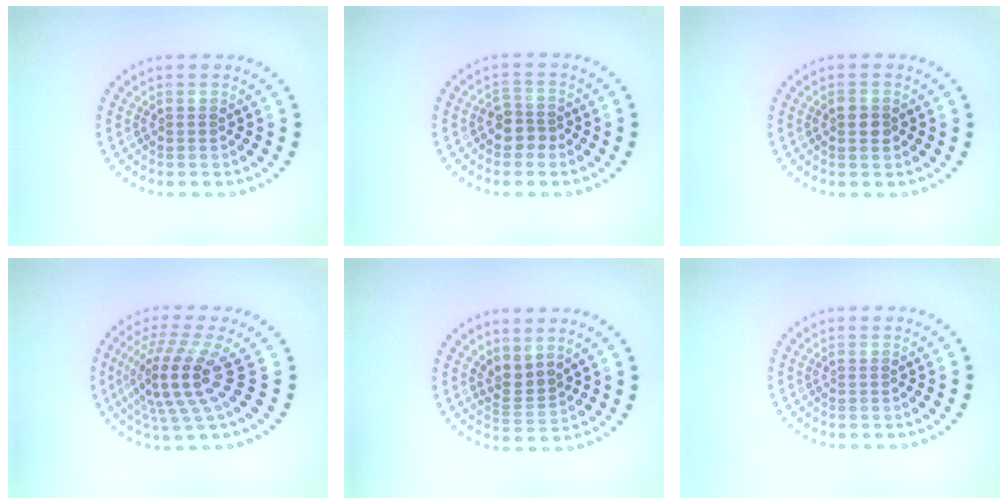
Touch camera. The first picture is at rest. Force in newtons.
{"total": 2.0, "press": 1.7, "slide": 1.0}
{"total": 1.3, "press": 1.3, "slide": 0.0}
{"total": 4.7, "press": 3.5, "slide": 3.2}
{"total": 2.2, "press": 1.6, "slide": 1.6}
{"total": 0.0}